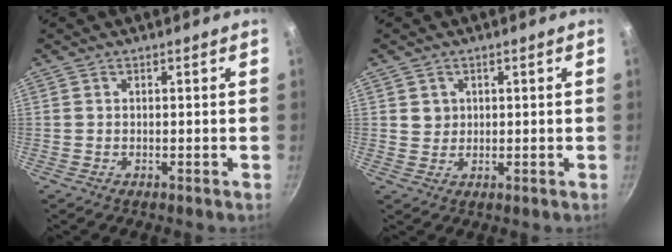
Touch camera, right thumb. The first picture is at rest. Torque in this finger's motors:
{"motor_torque": [0.73, 0.64, 0.34, 0.05, 0.03]}